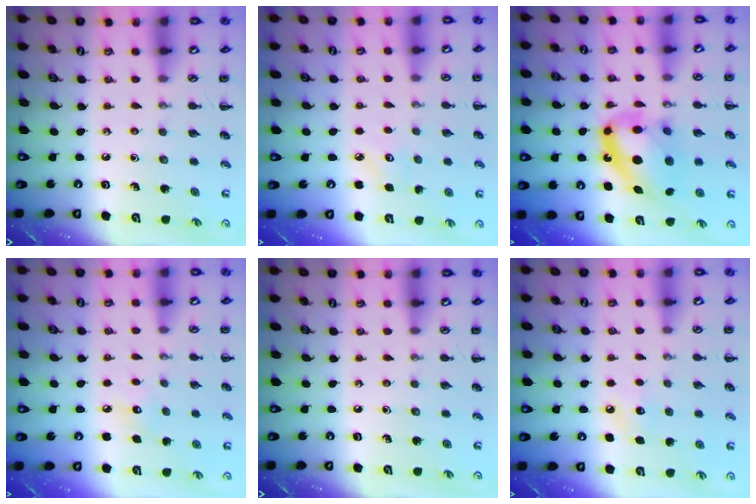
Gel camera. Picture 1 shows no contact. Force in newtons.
{"total": 2.4, "press": 2.3, "slide": 0.6}
{"total": 14.3, "press": 13.9, "slide": 3.6}
{"total": 3.9, "press": 3.8, "slide": 0.9}
{"total": 0.0}
{"total": 6.0, "press": 5.8, "slide": 1.6}